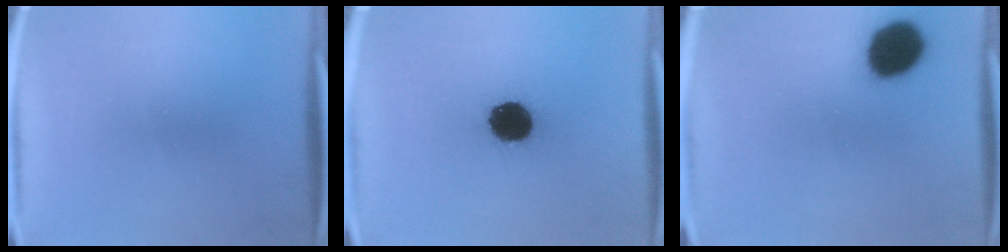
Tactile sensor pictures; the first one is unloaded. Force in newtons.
{"total": 13.5}
{"total": 12.4}